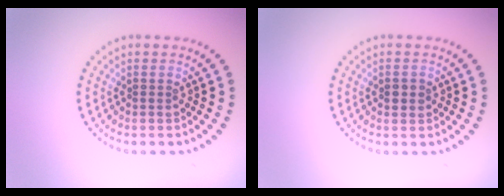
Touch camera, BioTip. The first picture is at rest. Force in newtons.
{"total": 1.2, "press": 1.2, "slide": 0.2}